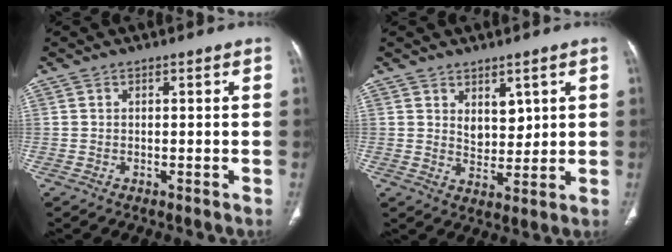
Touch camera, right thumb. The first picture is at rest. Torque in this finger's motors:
{"motor_torque": [-0.18, 1.35, 0.09, 0.90, 0.03]}